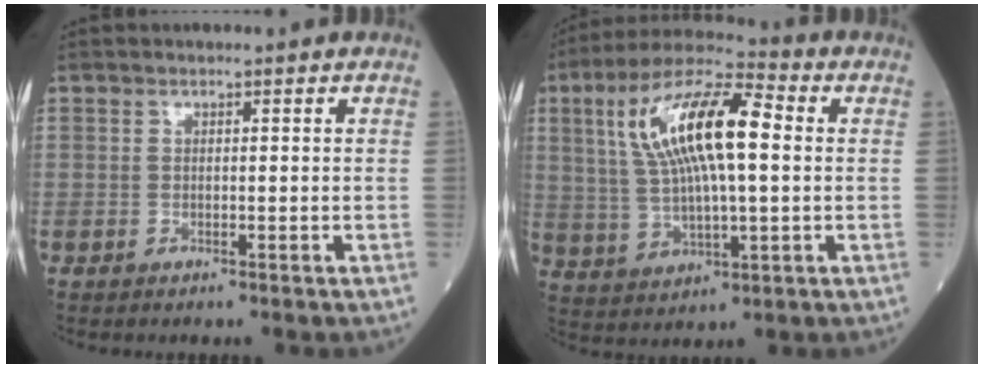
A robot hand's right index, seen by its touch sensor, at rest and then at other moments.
{"total": 16.2, "force": [3.3, 4.2, 15.2], "torque": [-0.302, 0.030, 0.058]}